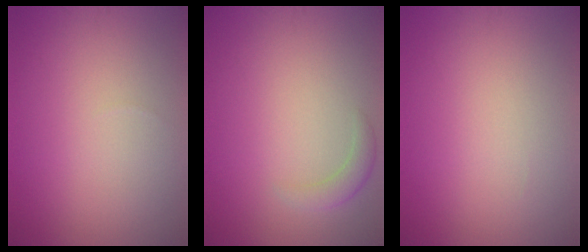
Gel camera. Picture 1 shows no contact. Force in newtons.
{"total": 1.5, "press": 1.5, "slide": 0.1}
{"total": 0.0}